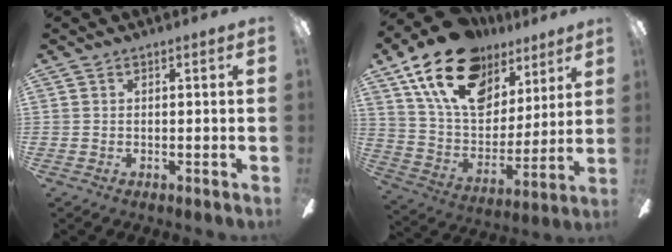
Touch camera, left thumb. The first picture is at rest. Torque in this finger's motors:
{"motor_torque": [0.70, 0.82, 1.58, -1.19, 0.62]}